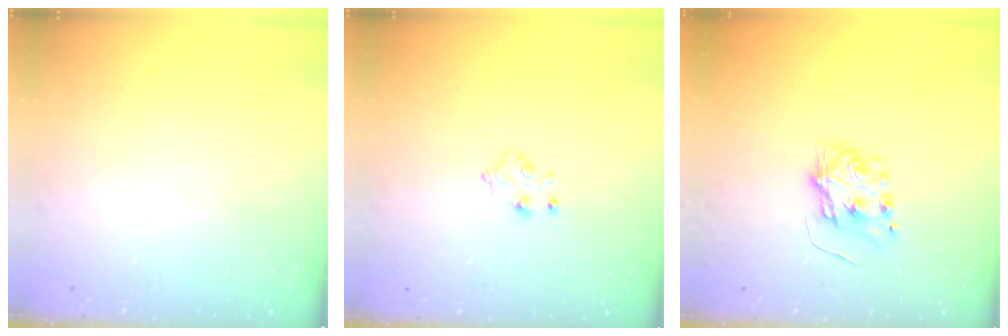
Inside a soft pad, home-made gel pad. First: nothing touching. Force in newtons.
{"total": 4.4, "press": 4.4, "slide": 0.5}
{"total": 6.4, "press": 6.4, "slide": 0.5}